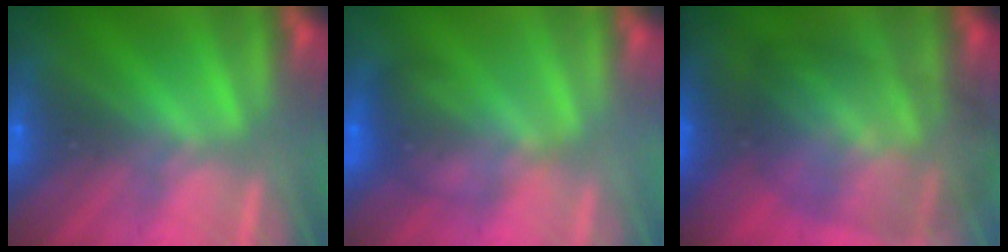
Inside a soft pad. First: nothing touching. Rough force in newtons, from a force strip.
{"total": 1.7}
{"total": 11.1}